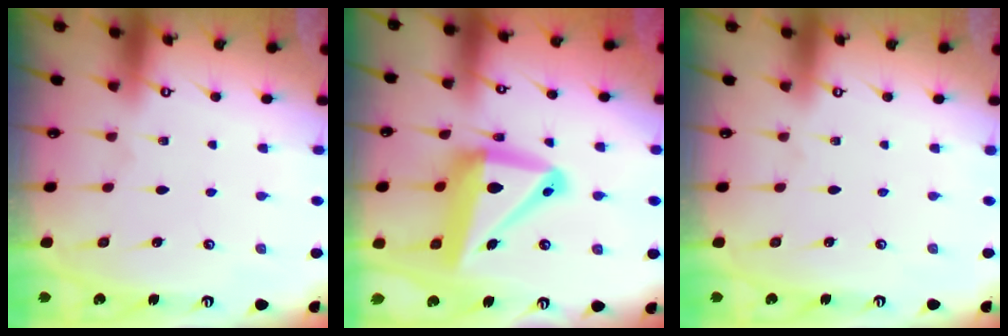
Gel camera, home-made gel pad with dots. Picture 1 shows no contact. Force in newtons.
{"total": 17.2, "press": 17.1, "slide": 2.3}
{"total": 0.0}